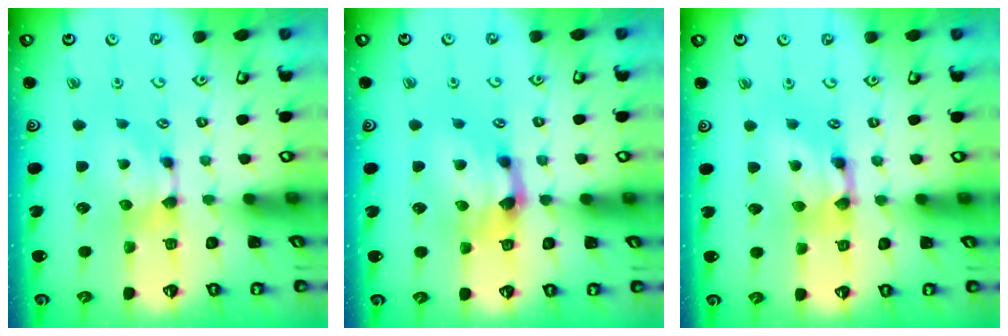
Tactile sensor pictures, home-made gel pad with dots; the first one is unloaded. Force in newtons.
{"total": 2.8, "press": 2.4, "slide": 1.5}
{"total": 3.5, "press": 3.5, "slide": 0.2}